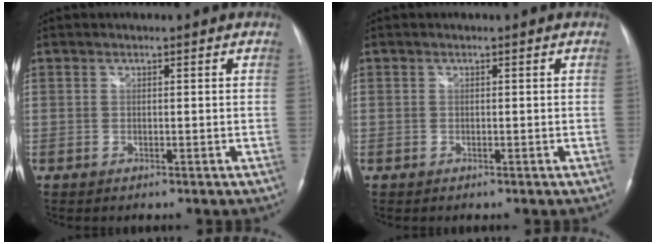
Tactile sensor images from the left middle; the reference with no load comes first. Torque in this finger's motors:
{"motor_torque": [-0.02, 0.11, -0.64, -0.13]}